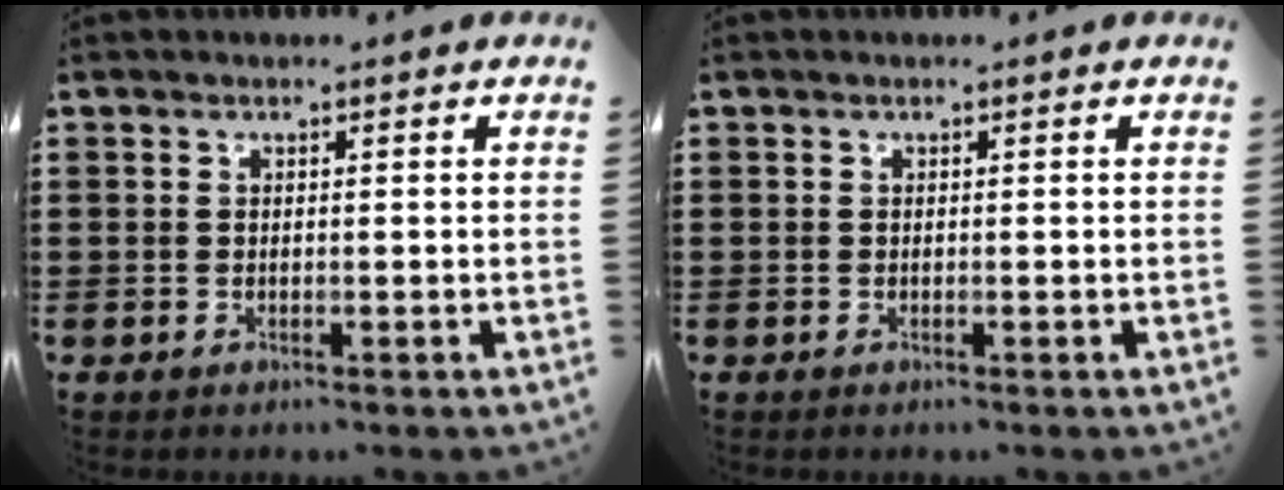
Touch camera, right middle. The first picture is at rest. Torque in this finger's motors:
{"motor_torque": [0.21, -0.43, -0.01, -0.01]}